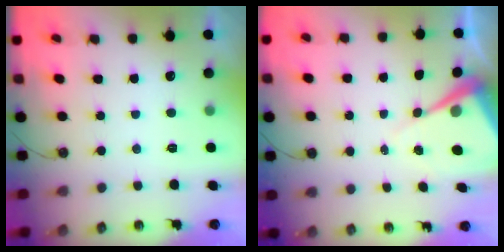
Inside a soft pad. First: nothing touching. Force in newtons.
{"total": 8.8, "press": 8.7, "slide": 0.7}